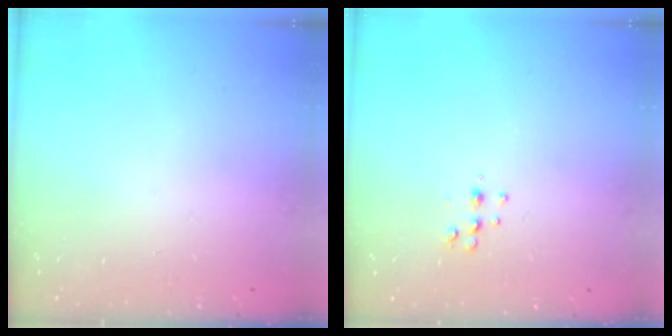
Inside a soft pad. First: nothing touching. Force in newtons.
{"total": 5.3, "press": 5.2, "slide": 0.8}